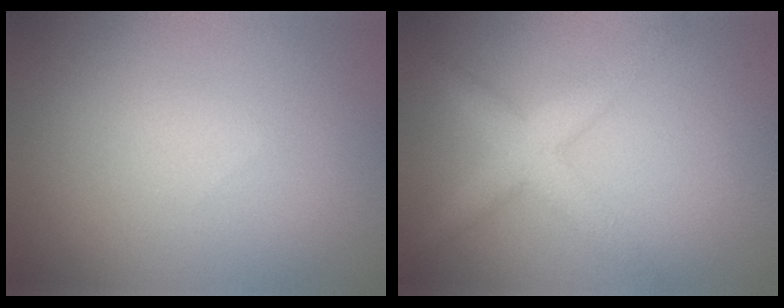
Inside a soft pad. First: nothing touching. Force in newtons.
{"total": 3.9, "press": 3.9, "slide": 0.1}